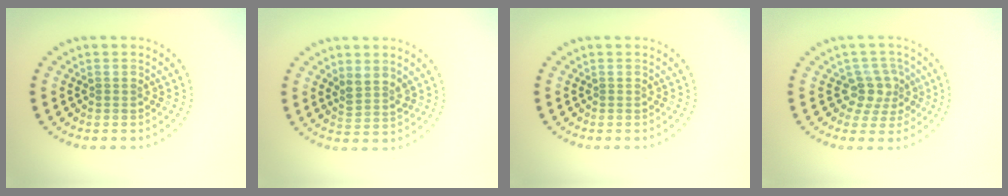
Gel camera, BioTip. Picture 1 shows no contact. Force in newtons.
{"total": 2.2, "press": 1.7, "slide": 1.3}
{"total": 0.0}
{"total": 2.7, "press": 2.1, "slide": 1.6}